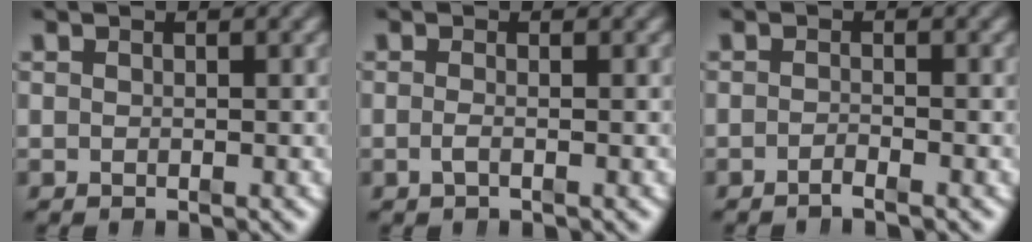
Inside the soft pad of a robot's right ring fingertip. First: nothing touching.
{"total": 1.1, "force": [-0.8, -0.2, 0.7], "torque": [-0.022, -0.010, -0.011]}
{"total": 1.4, "force": [-1.3, -0.1, 0.5], "torque": [-0.008, -0.001, -0.027]}